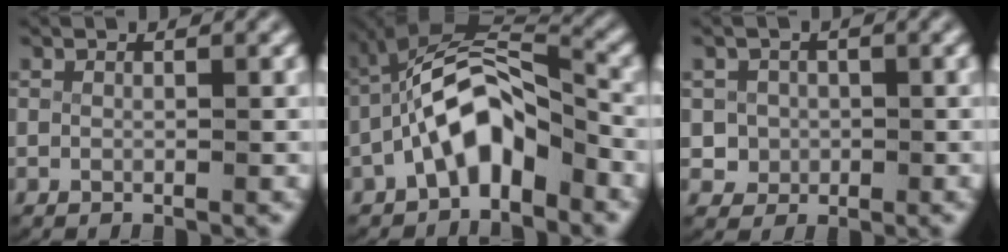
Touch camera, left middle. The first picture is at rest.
{"total": 7.5, "force": [-1.4, 4.6, 5.7], "torque": [-0.113, -0.007, -0.024]}
{"total": 4.5, "force": [-0.6, 4.3, 1.1], "torque": [-0.035, -0.014, -0.008]}